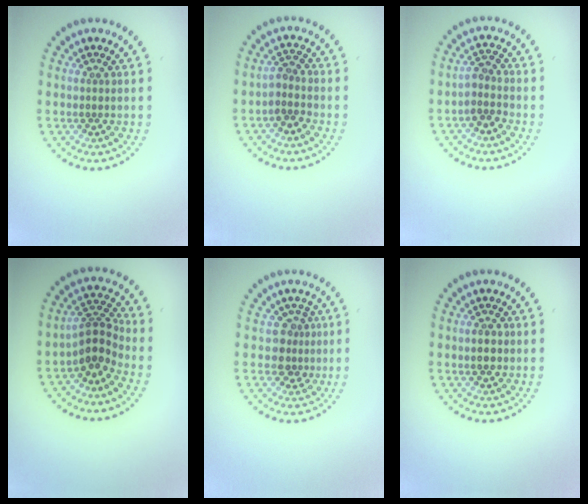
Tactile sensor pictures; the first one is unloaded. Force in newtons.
{"total": 1.9, "press": 1.5, "slide": 1.2}
{"total": 1.9, "press": 1.6, "slide": 1.1}
{"total": 3.3, "press": 2.5, "slide": 2.2}
{"total": 2.2, "press": 1.9, "slide": 1.2}
{"total": 1.1, "press": 1.1, "slide": 0.1}